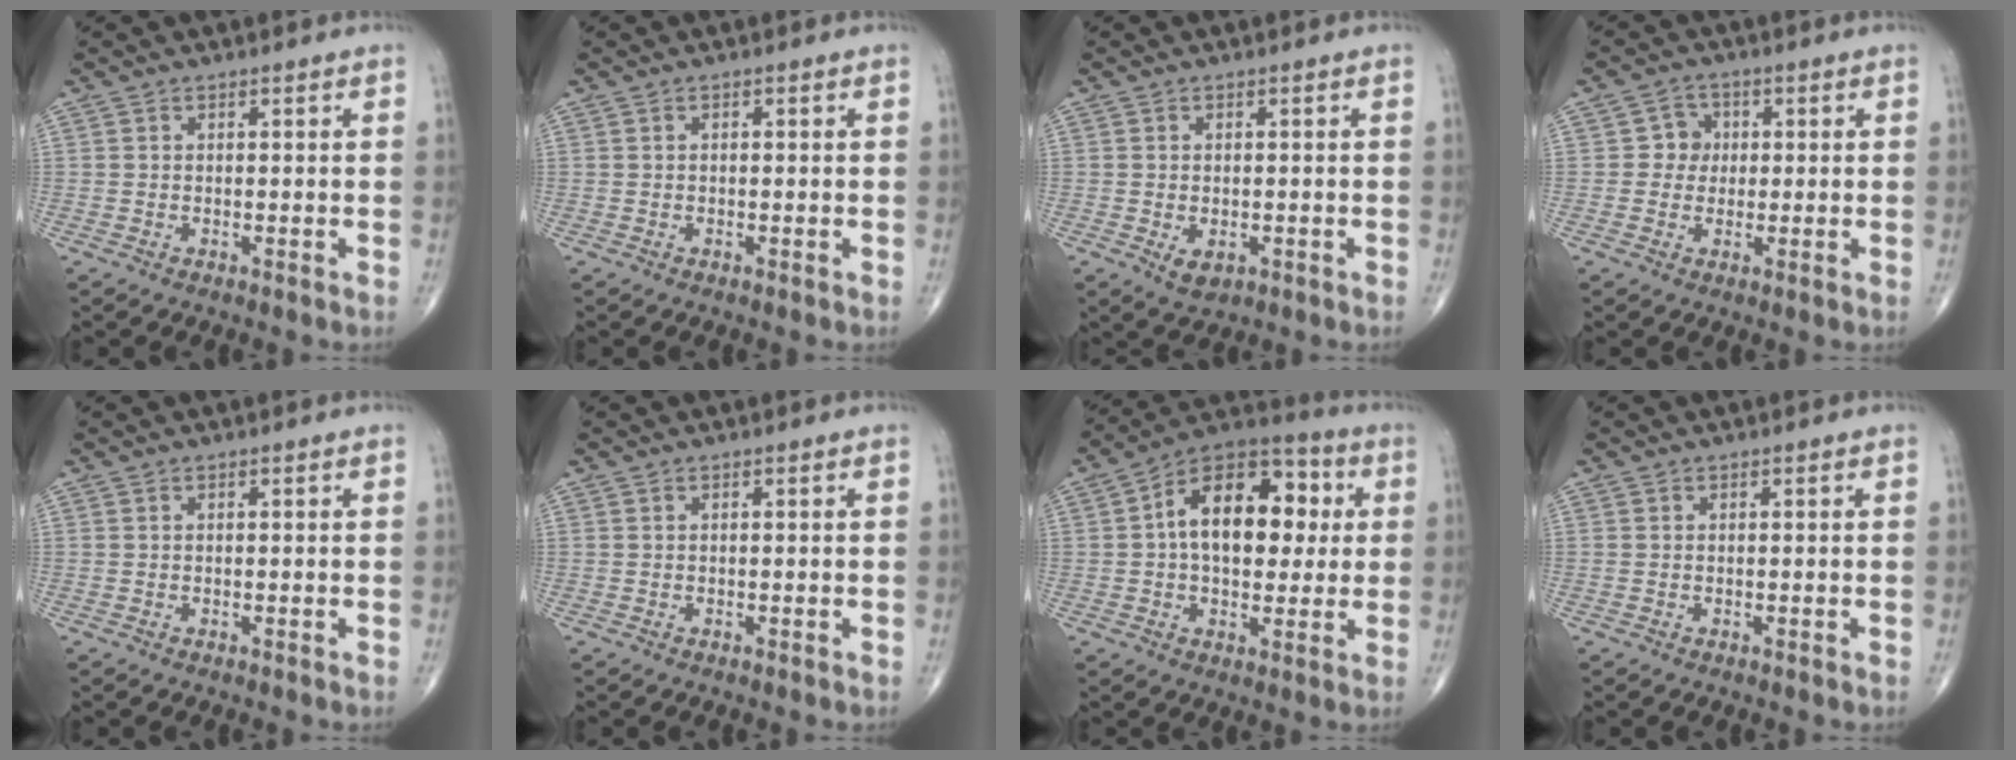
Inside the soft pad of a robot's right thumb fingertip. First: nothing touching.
{"total": 0.0}
{"total": 3.2, "force": [-1.0, 1.9, 2.3], "torque": [-0.032, -0.002, -0.006]}
{"total": 3.8, "force": [0.2, 3.6, 1.2], "torque": [0.011, 0.010, -0.005]}
{"total": 0.0}
{"total": 0.0}
{"total": 17.7, "force": [2.6, 10.6, 13.9], "torque": [-0.180, 0.025, 0.031]}
{"total": 0.0}